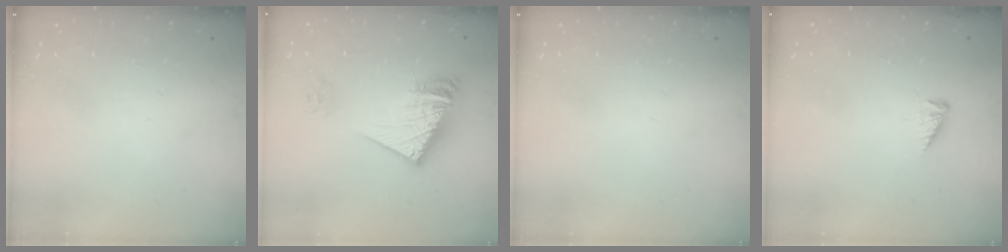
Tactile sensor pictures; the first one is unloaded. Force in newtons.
{"total": 15.1, "press": 15.0, "slide": 1.6}
{"total": 0.0}
{"total": 3.9, "press": 3.9, "slide": 0.5}